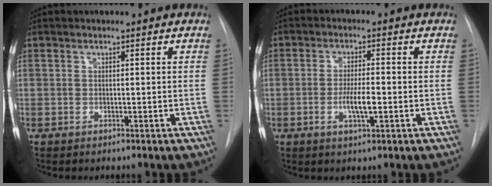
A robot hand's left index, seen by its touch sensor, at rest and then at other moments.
{"total": 4.5, "force": [-1.1, 0.8, 4.3], "torque": [-0.083, -0.004, -0.018]}